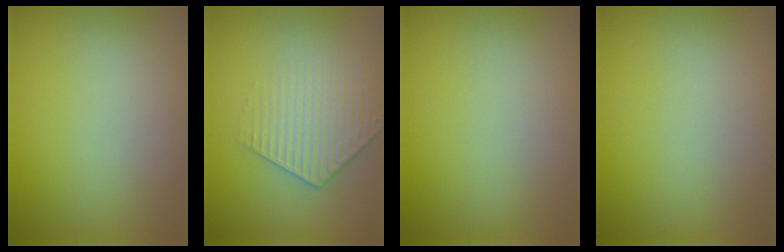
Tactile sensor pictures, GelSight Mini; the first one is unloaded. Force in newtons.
{"total": 3.1, "press": 2.9, "slide": 1.2}
{"total": 0.0}
{"total": 0.0}